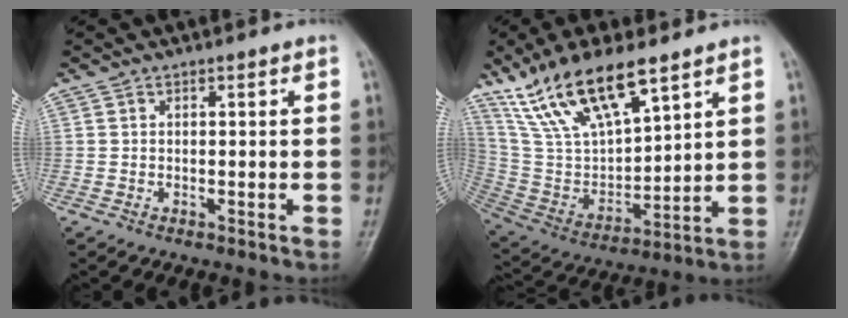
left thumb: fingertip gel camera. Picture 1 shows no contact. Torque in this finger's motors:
{"motor_torque": [1.82, 1.84, 1.37, -1.40, 0.21]}